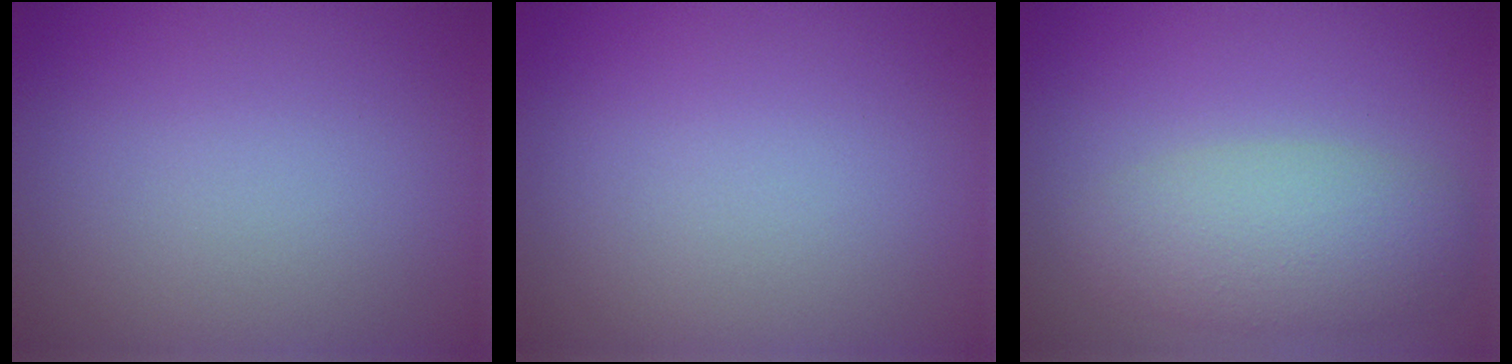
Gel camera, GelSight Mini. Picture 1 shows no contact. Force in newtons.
{"total": 0.0}
{"total": 4.5, "press": 4.5, "slide": 0.2}